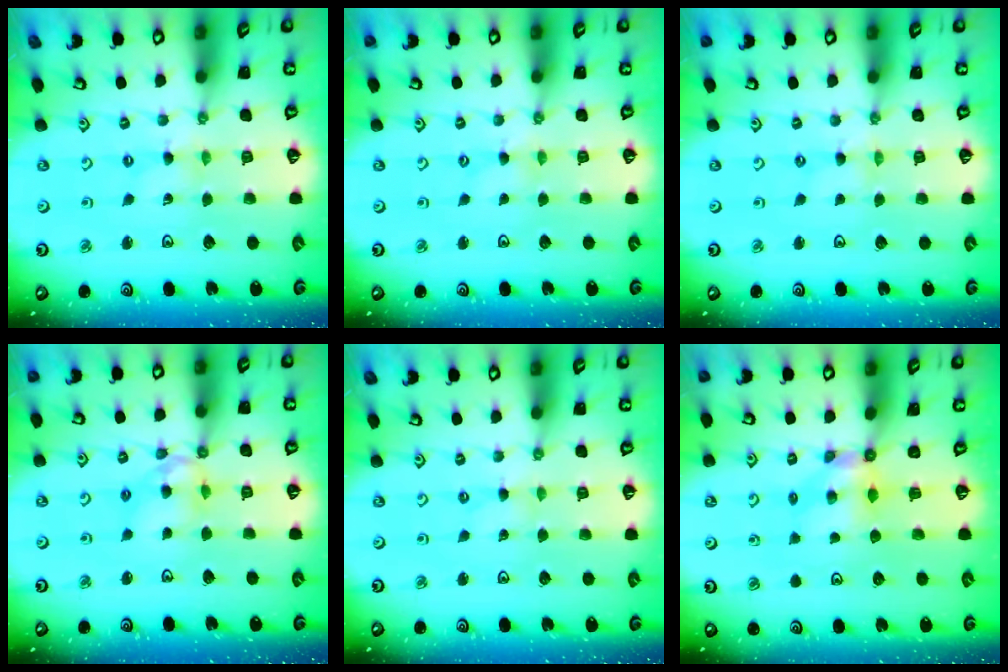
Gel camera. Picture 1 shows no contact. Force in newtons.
{"total": 0.0}
{"total": 0.0}
{"total": 10.9, "press": 10.9, "slide": 1.0}
{"total": 0.0}
{"total": 5.2, "press": 5.2, "slide": 0.3}